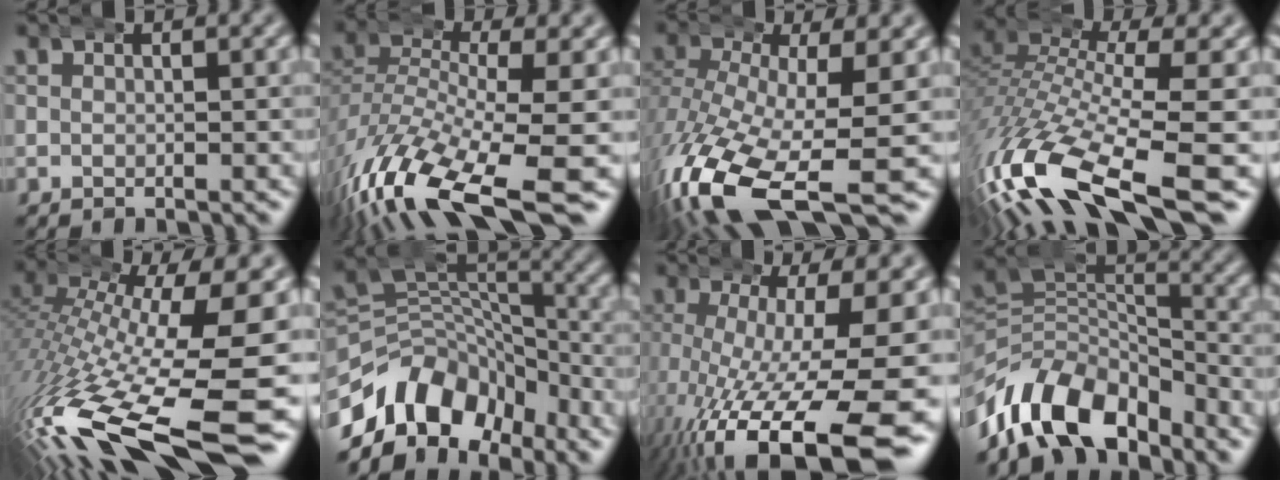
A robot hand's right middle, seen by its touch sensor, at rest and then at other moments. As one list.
[{"total": 9.7, "force": [-5.8, 3.6, 6.9], "torque": [-0.148, -0.041, -0.076]}, {"total": 11.8, "force": [-6.1, 5.5, 8.4], "torque": [-0.206, -0.073, -0.060]}, {"total": 11.2, "force": [-6.2, 4.6, 8.1], "torque": [-0.185, -0.039, -0.083]}, {"total": 14.6, "force": [-6.7, 5.4, 11.8], "torque": [-0.220, -0.051, -0.076]}, {"total": 13.5, "force": [-5.8, 9.9, 7.1], "torque": [-0.104, -0.002, -0.106]}, {"total": 14.7, "force": [-6.0, 6.3, 11.9], "torque": [-0.212, -0.049, -0.061]}, {"total": 10.7, "force": [-5.1, 7.7, 5.4], "torque": [-0.108, -0.033, -0.083]}]